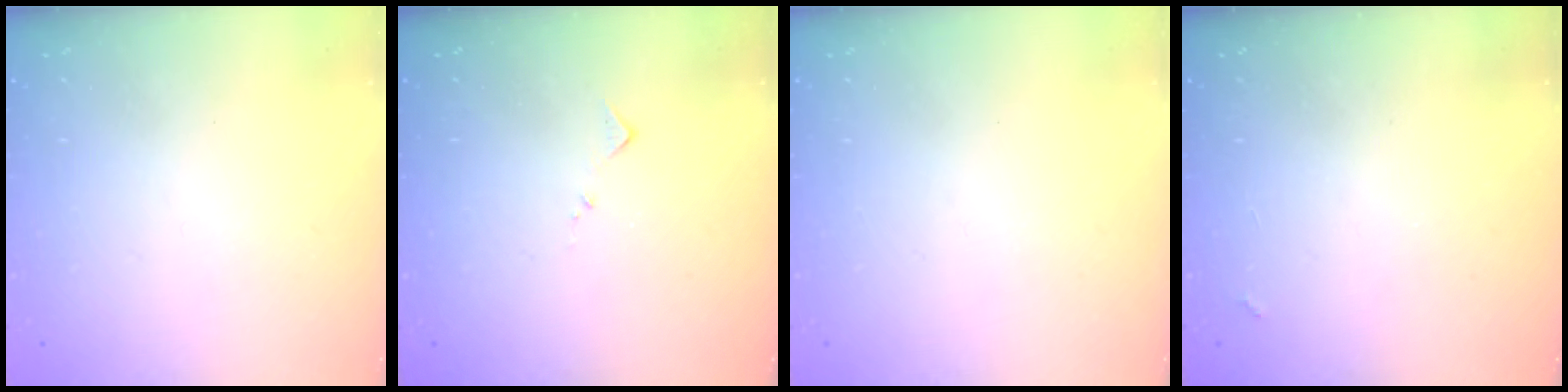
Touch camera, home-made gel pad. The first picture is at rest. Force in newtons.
{"total": 7.2, "press": 7.1, "slide": 0.5}
{"total": 0.0}
{"total": 1.4, "press": 1.3, "slide": 0.4}